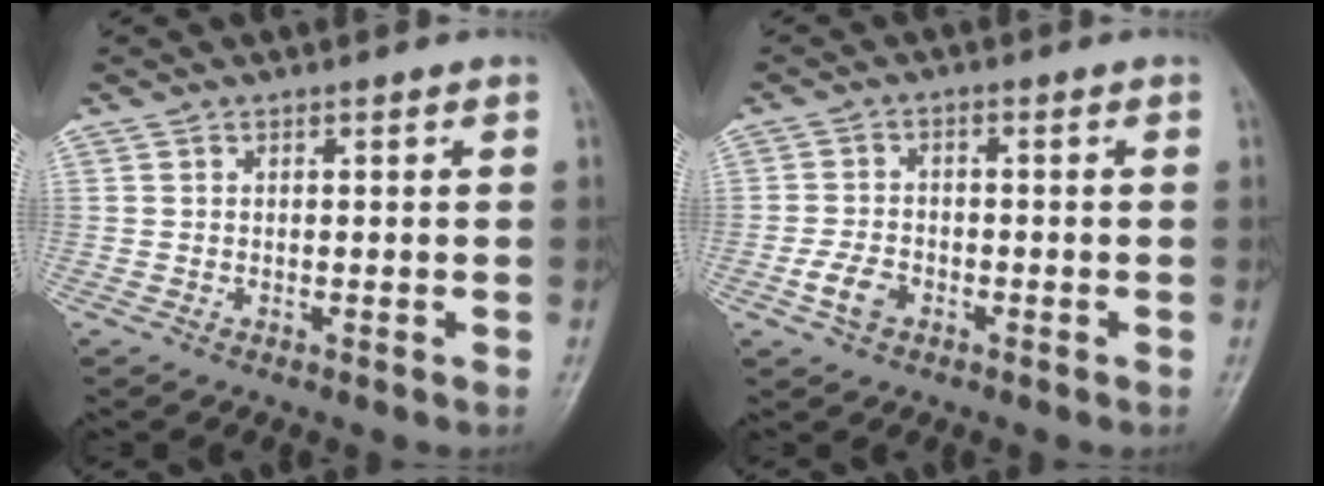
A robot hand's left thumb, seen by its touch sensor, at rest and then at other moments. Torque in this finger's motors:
{"motor_torque": [0.10, 0.28, 0.25, -0.03, 0.26]}